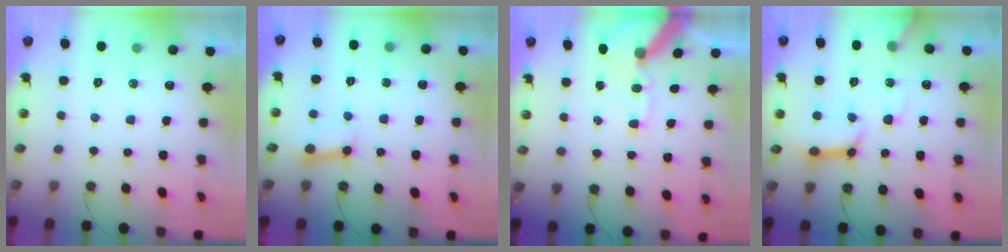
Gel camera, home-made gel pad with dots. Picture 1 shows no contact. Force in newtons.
{"total": 7.6, "press": 7.6, "slide": 0.9}
{"total": 12.5, "press": 12.4, "slide": 2.0}
{"total": 12.7, "press": 12.6, "slide": 1.6}